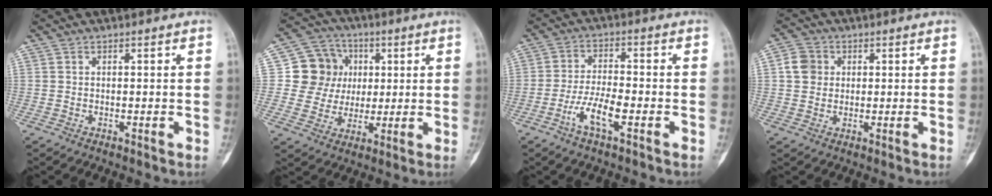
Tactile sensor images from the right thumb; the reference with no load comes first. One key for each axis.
{"total": 11.5, "fx": 2.1, "fy": 10.7, "fz": 3.4, "tx": -0.012, "ty": 0.006, "tz": 0.035}
{"total": 6.9, "fx": -3.0, "fy": 2.0, "fz": 5.9, "tx": -0.121, "ty": 0.017, "tz": -0.059}
{"total": 5.0, "fx": 0.9, "fy": 4.5, "fz": 1.9, "tx": -0.015, "ty": 0.006, "tz": 0.009}